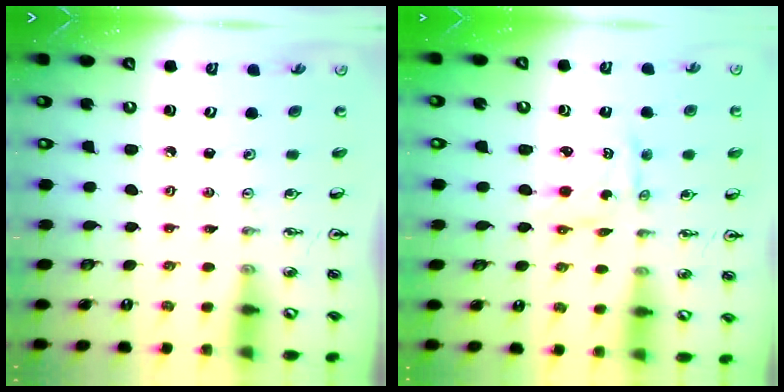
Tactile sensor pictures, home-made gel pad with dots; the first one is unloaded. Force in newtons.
{"total": 2.7, "press": 2.7, "slide": 0.2}